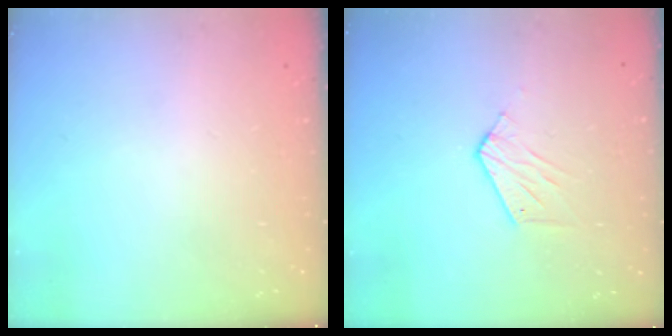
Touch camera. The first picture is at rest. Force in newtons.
{"total": 6.3, "press": 6.3, "slide": 0.4}